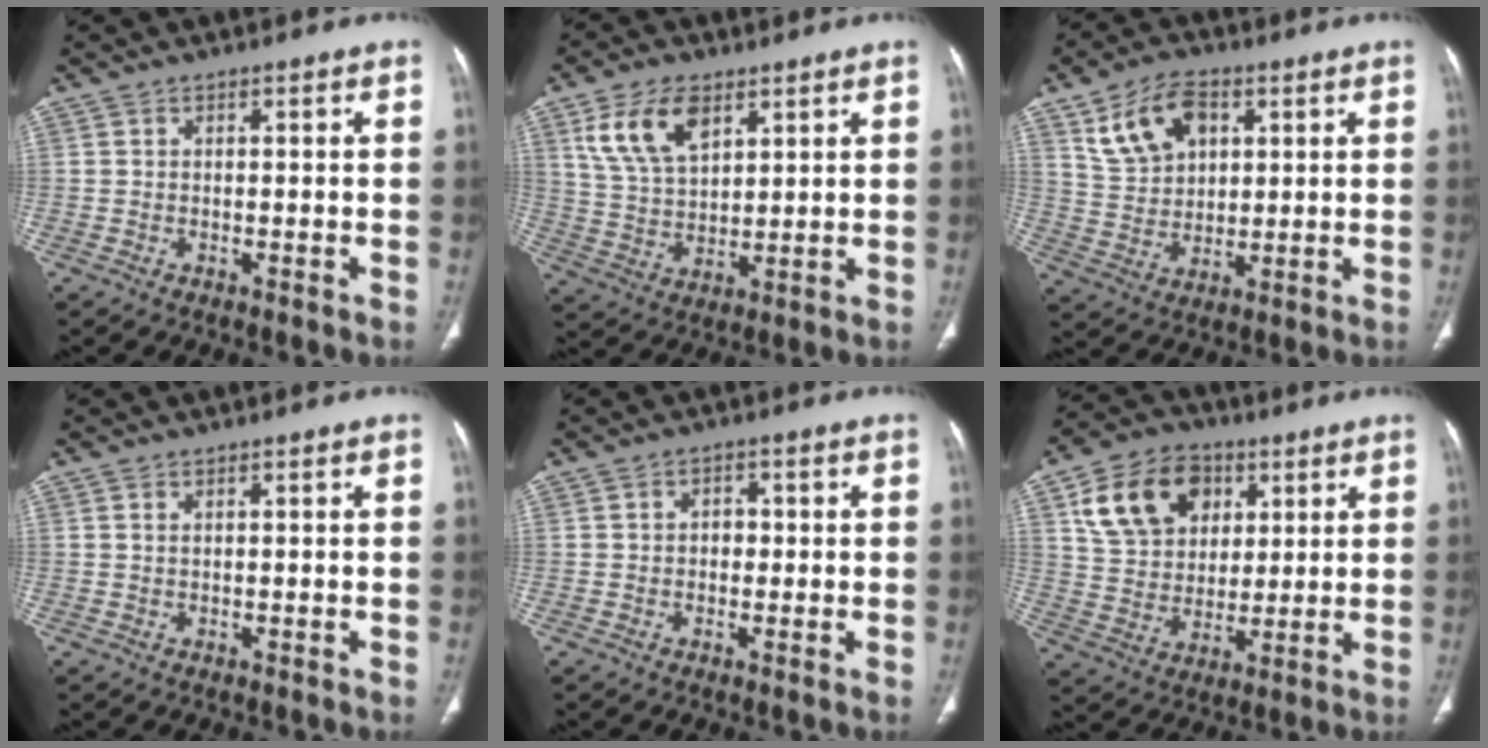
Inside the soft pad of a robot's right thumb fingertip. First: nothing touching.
{"total": 11.2, "force": [5.7, 6.2, 7.4], "torque": [-0.126, -0.018, 0.117]}
{"total": 11.2, "force": [5.0, 7.4, 6.8], "torque": [-0.100, -0.009, 0.100]}
{"total": 0.5, "force": [0.3, 0.2, 0.3], "torque": [-0.011, 0.003, 0.007]}
{"total": 2.4, "force": [0.1, 1.9, 1.5], "torque": [-0.010, 0.006, -0.002]}
{"total": 15.8, "force": [6.1, 11.8, 8.5], "torque": [-0.121, -0.005, 0.109]}